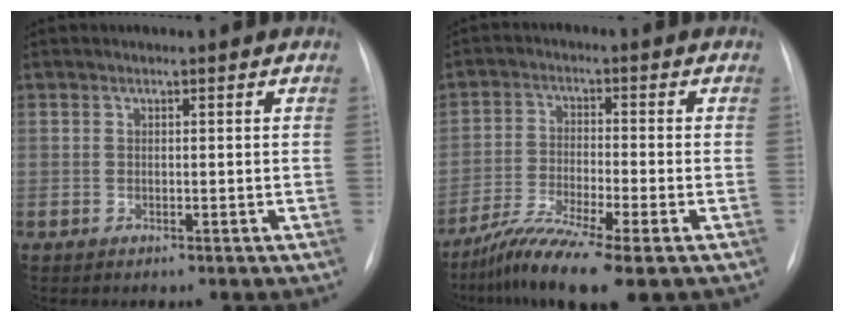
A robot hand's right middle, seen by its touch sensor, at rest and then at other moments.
{"total": 9.5, "force": [-6.7, 0.0, 6.7], "torque": [-0.132, -0.029, -0.122]}